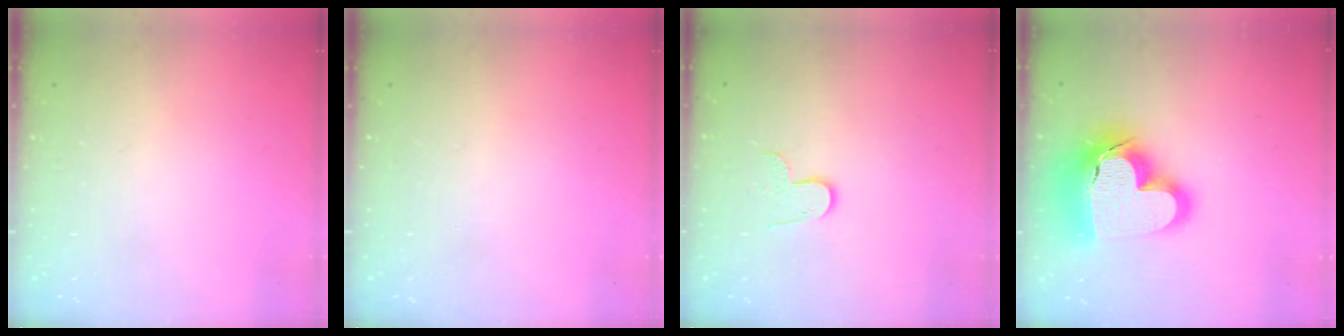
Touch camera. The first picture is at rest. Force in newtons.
{"total": 0.0}
{"total": 5.8, "press": 5.8, "slide": 0.5}
{"total": 22.8, "press": 22.6, "slide": 2.2}